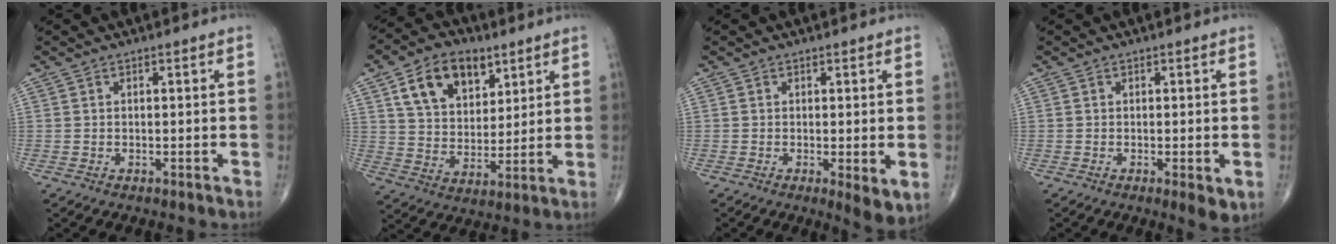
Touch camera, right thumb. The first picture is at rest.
{"total": 13.8, "force": [6.7, 9.0, 8.1], "torque": [-0.103, -0.022, 0.124]}
{"total": 4.2, "force": [-0.5, 1.2, 4.0], "torque": [-0.063, -0.015, -0.011]}
{"total": 3.1, "force": [-0.8, 0.9, 2.9], "torque": [-0.048, -0.011, -0.015]}